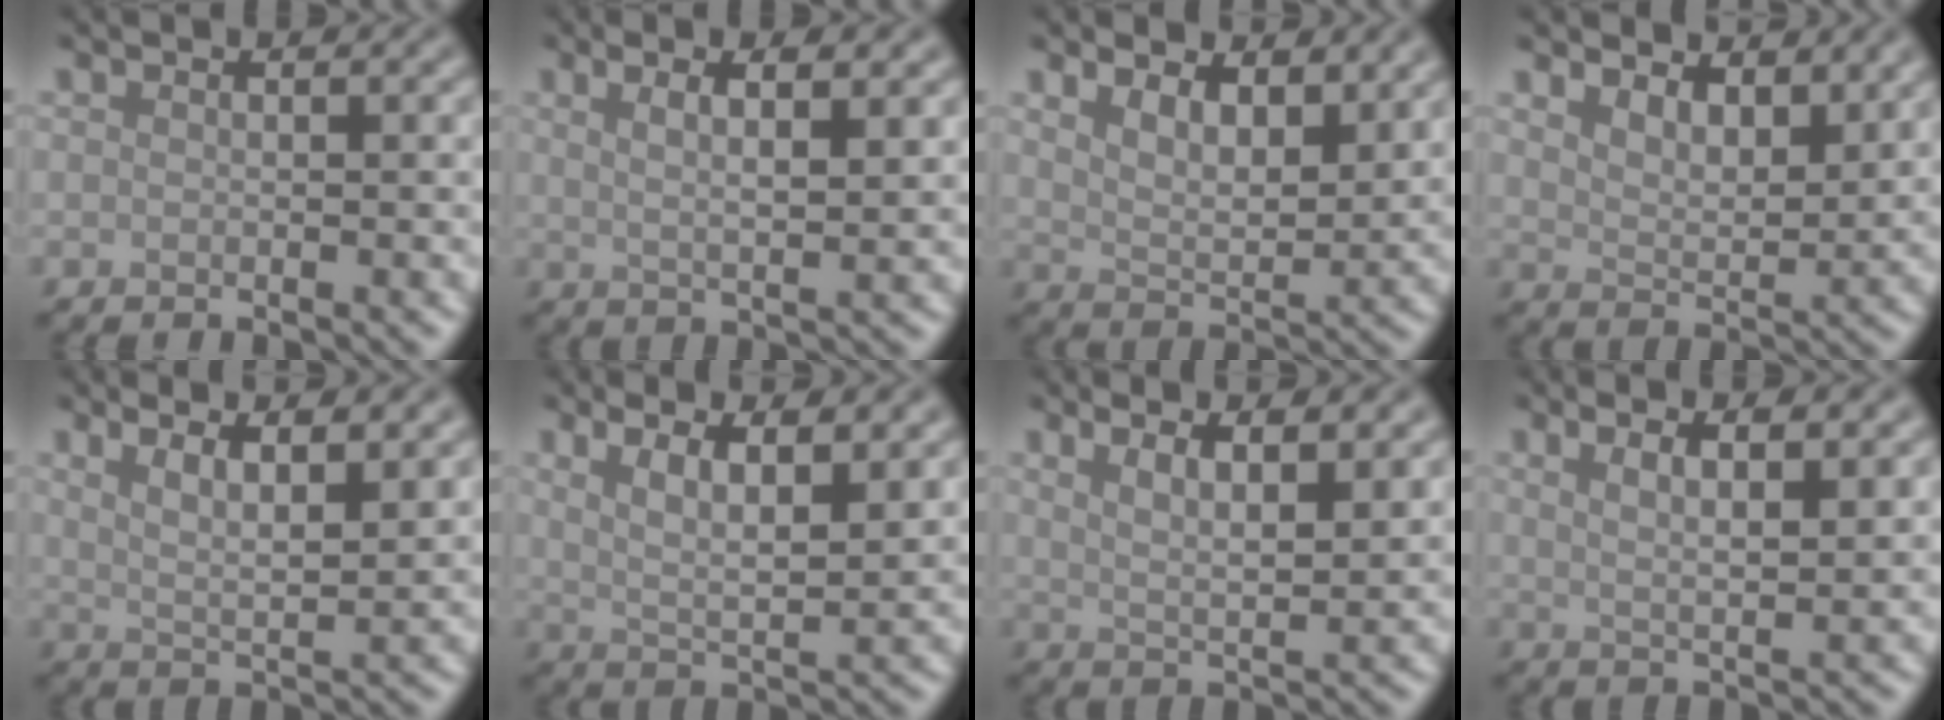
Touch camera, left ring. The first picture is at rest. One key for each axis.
{"total": 4.5, "fx": 2.3, "fy": 1.4, "fz": 3.7, "tx": -0.045, "ty": 0.001, "tz": 0.021}
{"total": 4.9, "fx": 3.1, "fy": 2.1, "fz": 3.0, "tx": -0.060, "ty": -0.006, "tz": 0.050}
{"total": 4.7, "fx": 3.7, "fy": 1.8, "fz": 2.3, "tx": -0.045, "ty": -0.003, "tz": 0.054}
{"total": 5.2, "fx": 3.4, "fy": 1.5, "fz": 3.7, "tx": -0.051, "ty": 0.009, "tz": 0.044}
{"total": 5.3, "fx": 2.8, "fy": 1.6, "fz": 4.2, "tx": -0.075, "ty": -0.002, "tz": 0.047}
{"total": 5.3, "fx": 3.4, "fy": 1.6, "fz": 3.7, "tx": -0.047, "ty": 0.009, "tz": 0.042}
{"total": 4.9, "fx": 2.8, "fy": 1.6, "fz": 3.7, "tx": -0.041, "ty": 0.007, "tz": 0.027}